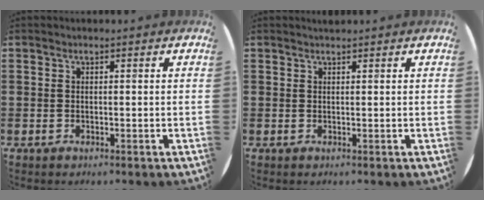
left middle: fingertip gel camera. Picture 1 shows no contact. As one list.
[{"total": 0.5, "force": [0.5, -0.1, 0.0], "torque": [0.000, 0.001, 0.010]}]